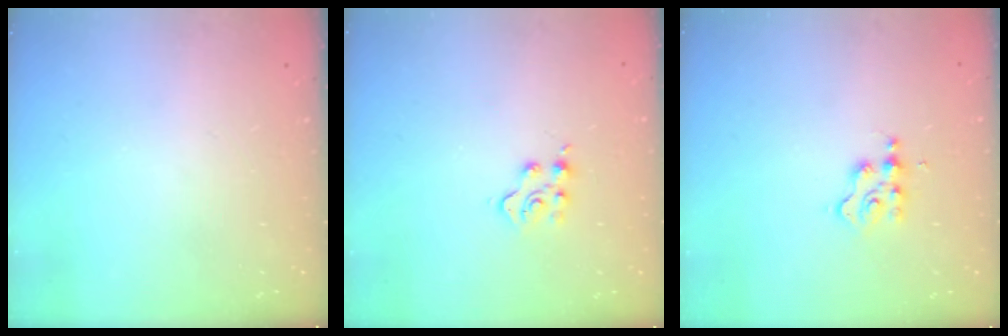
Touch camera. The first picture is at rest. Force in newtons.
{"total": 4.2, "press": 4.1, "slide": 0.5}
{"total": 2.7, "press": 2.6, "slide": 0.4}